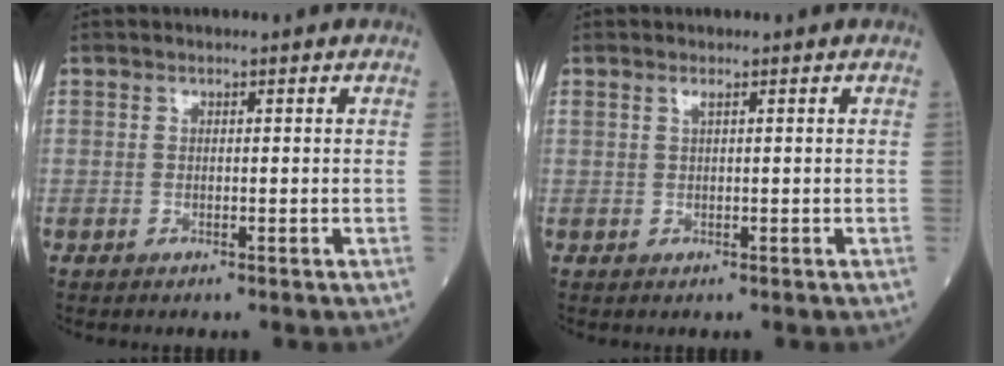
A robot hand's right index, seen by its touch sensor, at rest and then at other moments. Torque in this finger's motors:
{"motor_torque": [0.08, 0.07, 0.11, 0.03]}